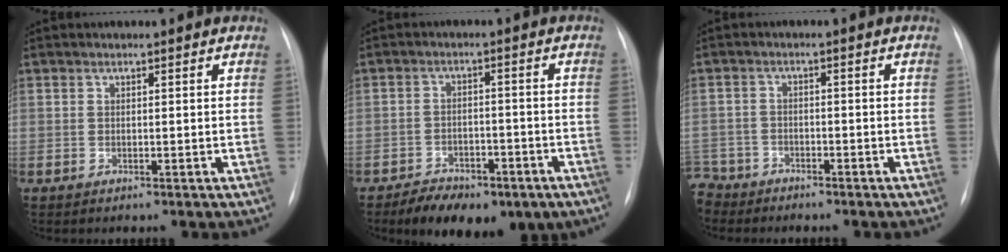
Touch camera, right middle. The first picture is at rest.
{"total": 11.0, "force": [-7.5, 5.2, 6.2], "torque": [-0.086, 0.006, -0.111]}
{"total": 6.4, "force": [-5.4, 3.5, 0.1], "torque": [-0.006, -0.004, -0.100]}